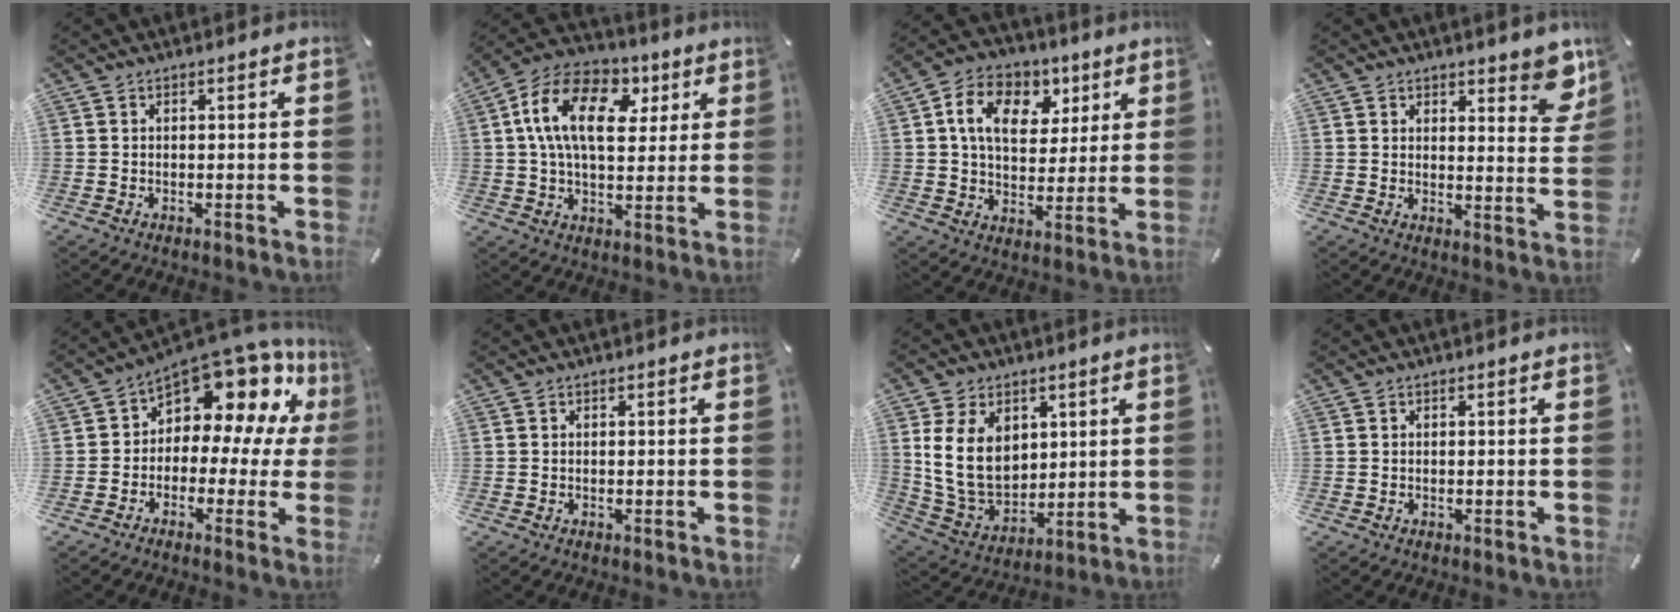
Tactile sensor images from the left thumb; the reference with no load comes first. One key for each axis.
{"total": 16.8, "fx": 4.8, "fy": 10.8, "fz": 12.0, "tx": -0.218, "ty": -0.004, "tz": 0.081}
{"total": 12.6, "fx": 5.0, "fy": 9.4, "fz": 6.7, "tx": -0.104, "ty": -0.011, "tz": 0.089}
{"total": 7.6, "fx": 5.4, "fy": 3.3, "fz": 4.2, "tx": -0.031, "ty": -0.039, "tz": 0.090}
{"total": 13.6, "fx": 8.3, "fy": 7.6, "fz": 7.6, "tx": -0.122, "ty": -0.078, "tz": 0.143}
{"total": 0.0}
{"total": 13.5, "fx": 3.8, "fy": 10.4, "fz": 7.7, "tx": -0.165, "ty": -0.014, "tz": 0.072}
{"total": 0.0}